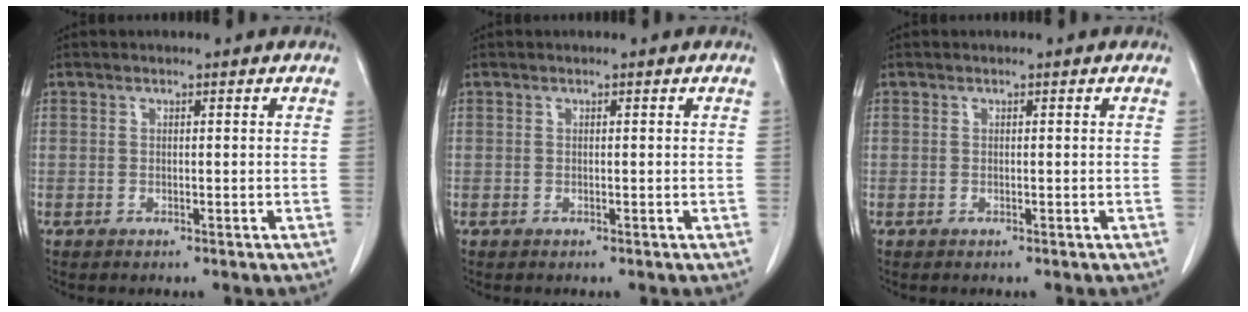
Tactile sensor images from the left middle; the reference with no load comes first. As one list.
[{"total": 0.0}, {"total": 0.0}]